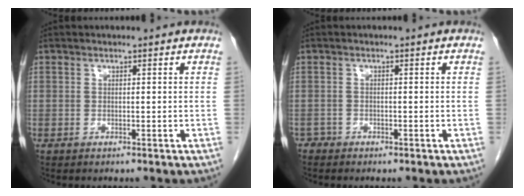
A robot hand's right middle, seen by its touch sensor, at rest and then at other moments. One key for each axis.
{"total": 0.9, "fx": -0.7, "fy": 0.6, "fz": -0.2, "tx": 0.002, "ty": 0.004, "tz": -0.016}